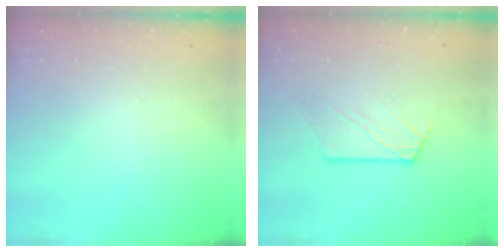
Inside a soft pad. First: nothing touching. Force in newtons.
{"total": 3.3, "press": 3.2, "slide": 0.3}